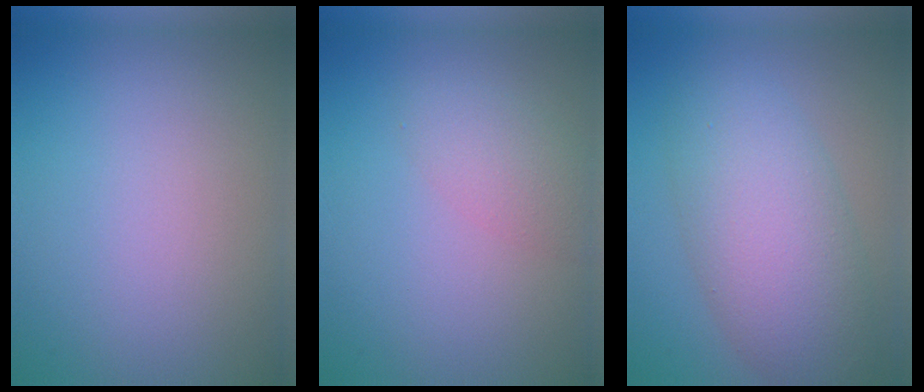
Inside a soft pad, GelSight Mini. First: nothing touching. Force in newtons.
{"total": 2.4, "press": 2.4, "slide": 0.1}
{"total": 7.8, "press": 7.8, "slide": 0.2}